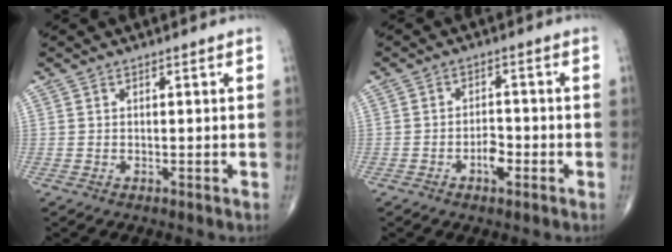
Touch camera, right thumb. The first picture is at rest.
{"total": 3.9, "force": [-1.7, 1.9, 2.9], "torque": [-0.036, 0.012, -0.029]}